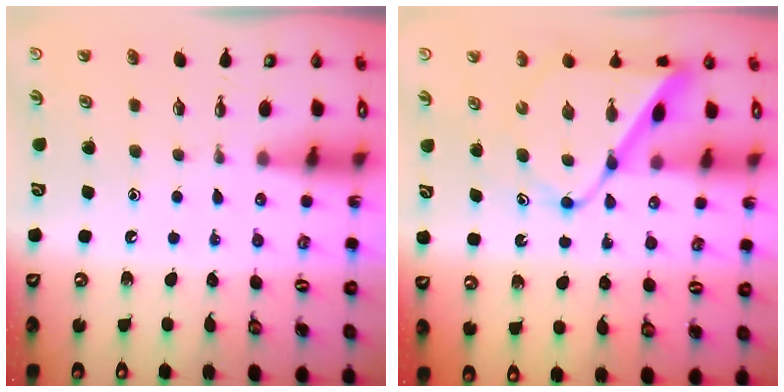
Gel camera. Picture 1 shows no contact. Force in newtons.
{"total": 12.1, "press": 12.0, "slide": 1.0}